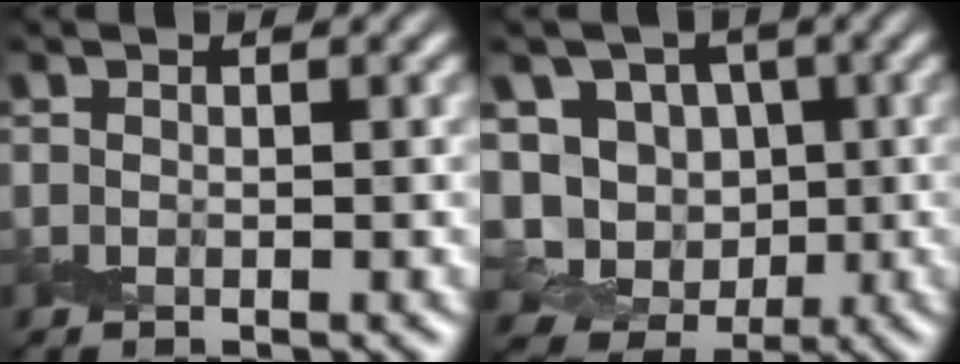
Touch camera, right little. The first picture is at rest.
{"total": 10.4, "force": [-0.4, 9.3, 4.6], "torque": [-0.081, 0.007, -0.027]}